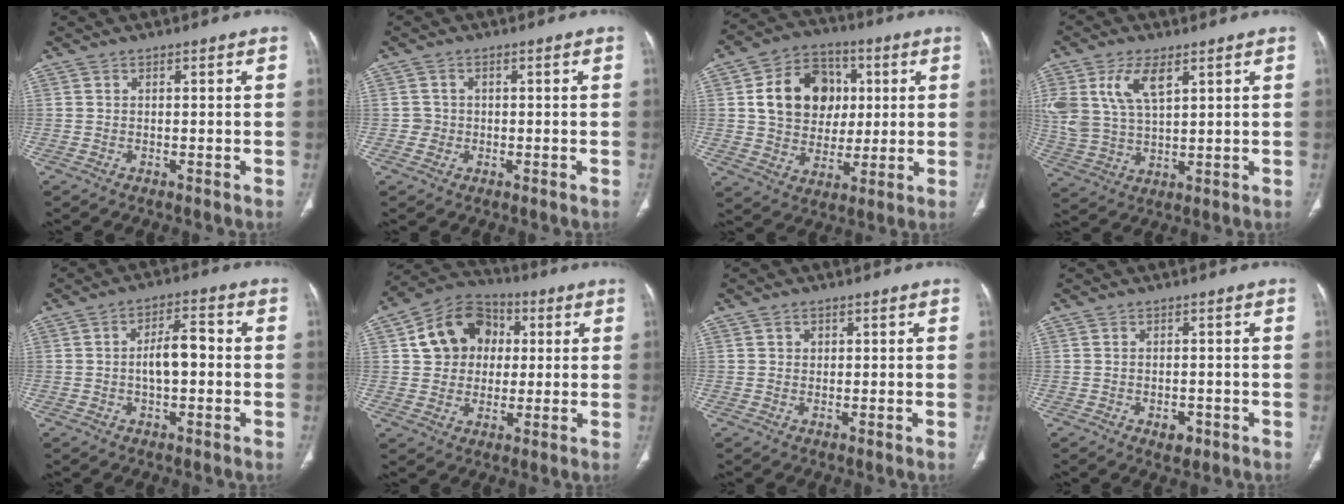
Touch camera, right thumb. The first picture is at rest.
{"total": 2.0, "force": [-0.3, 2.0, 0.1], "torque": [0.011, 0.008, -0.006]}
{"total": 16.1, "force": [3.2, 13.0, 8.9], "torque": [-0.112, 0.007, 0.057]}
{"total": 11.3, "force": [4.9, 5.8, 8.4], "torque": [-0.178, -0.010, 0.106]}
{"total": 6.9, "force": [-0.4, 3.3, 6.0], "torque": [-0.096, 0.021, -0.014]}
{"total": 13.4, "force": [2.7, 11.2, 6.8], "torque": [-0.084, 0.012, 0.039]}
{"total": 1.3, "force": [0.4, 1.1, 0.4], "torque": [0.001, 0.001, 0.005]}
{"total": 2.7, "force": [-1.2, 1.8, 1.7], "torque": [-0.017, 0.002, -0.011]}